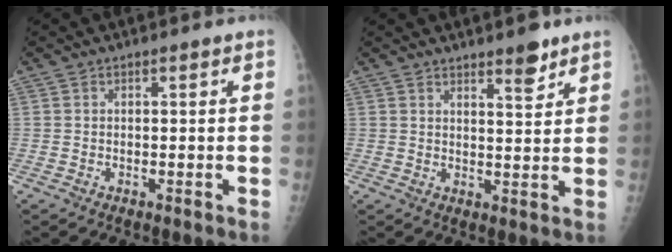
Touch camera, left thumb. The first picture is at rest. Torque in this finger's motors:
{"motor_torque": [-0.40, 0.01, -0.08, -0.11, 0.05]}